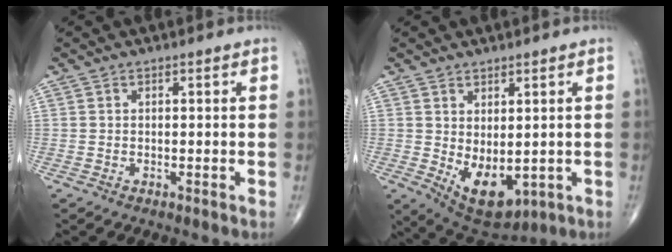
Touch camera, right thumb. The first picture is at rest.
{"total": 9.3, "force": [-1.0, 5.0, 7.8], "torque": [-0.107, -0.011, 0.010]}